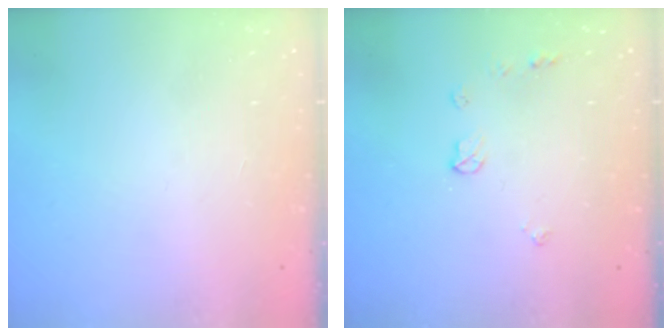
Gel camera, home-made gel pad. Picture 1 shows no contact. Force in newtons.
{"total": 5.9, "press": 5.8, "slide": 0.7}